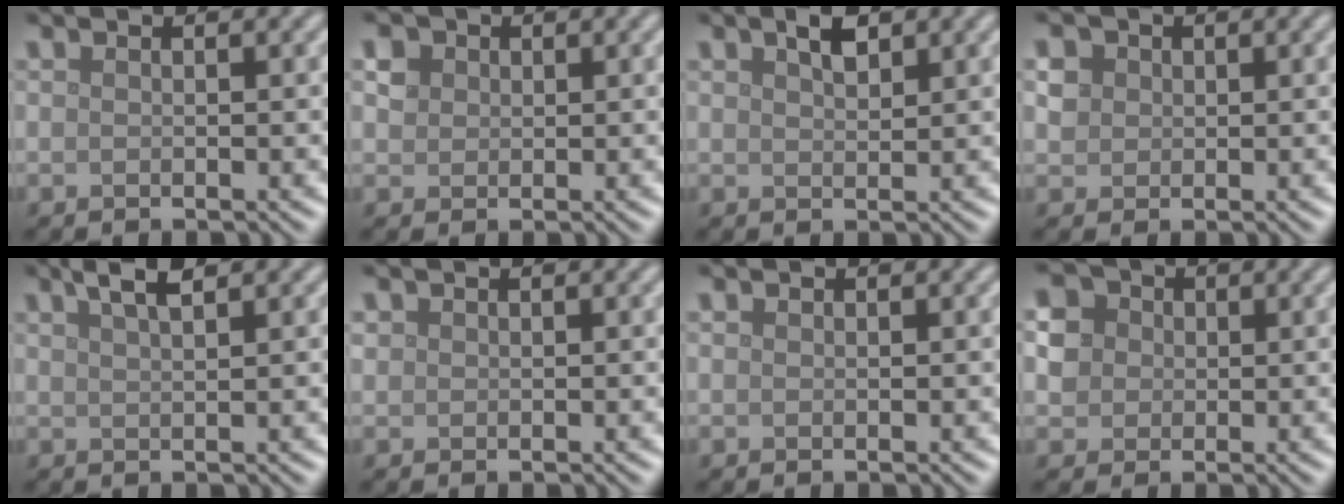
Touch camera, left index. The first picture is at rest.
{"total": 2.0, "force": [0.8, 1.7, 0.6], "torque": [-0.013, 0.004, 0.014]}
{"total": 2.0, "force": [1.3, 0.8, 1.3], "torque": [-0.023, 0.006, 0.024]}
{"total": 2.5, "force": [0.8, 2.1, 0.9], "torque": [-0.025, 0.008, 0.025]}
{"total": 2.6, "force": [1.8, 0.6, 1.8], "torque": [-0.022, 0.007, 0.030]}
{"total": 0.7, "force": [0.3, 0.7, 0.1], "torque": [0.003, 0.000, 0.007]}
{"total": 0.0}
{"total": 5.6, "force": [1.8, 4.8, 2.3], "torque": [-0.057, 0.027, 0.023]}